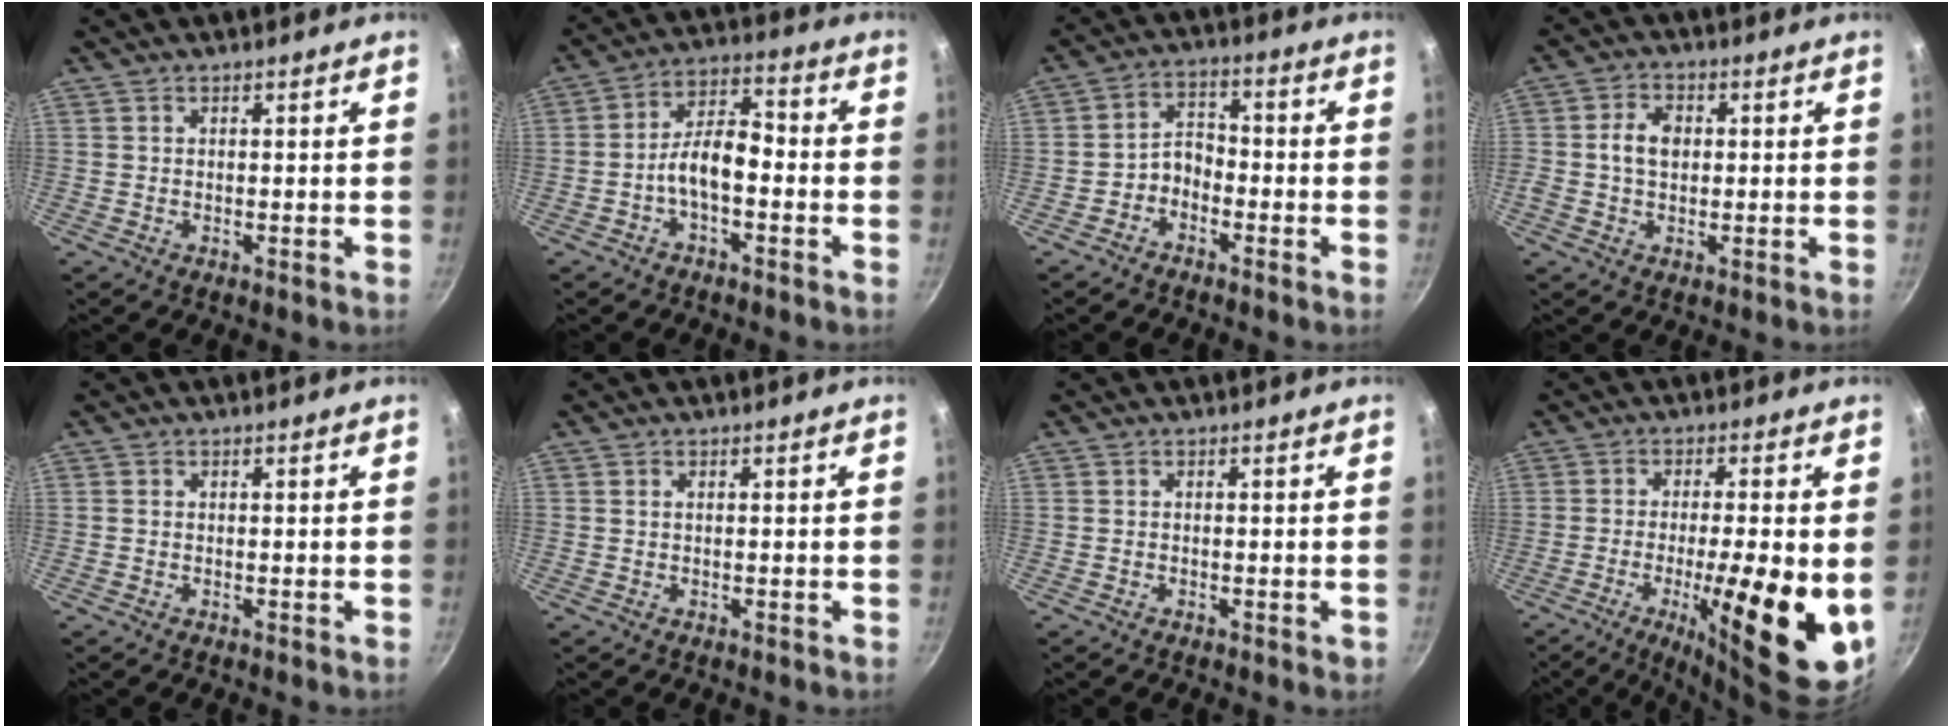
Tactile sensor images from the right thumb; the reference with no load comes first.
{"total": 8.0, "force": [-2.7, 4.0, 6.4], "torque": [-0.099, 0.045, -0.056]}
{"total": 4.6, "force": [-2.5, 3.2, 2.3], "torque": [-0.022, 0.042, -0.053]}
{"total": 5.5, "force": [0.3, 4.1, 3.7], "torque": [-0.054, 0.011, -0.005]}
{"total": 0.0}
{"total": 0.6, "force": [0.2, 0.4, 0.5], "torque": [-0.008, 0.002, 0.003]}
{"total": 0.7, "force": [-0.4, 0.3, 0.5], "torque": [-0.007, 0.003, -0.008]}
{"total": 17.4, "force": [-3.7, 4.1, 16.5], "torque": [-0.240, -0.003, -0.057]}